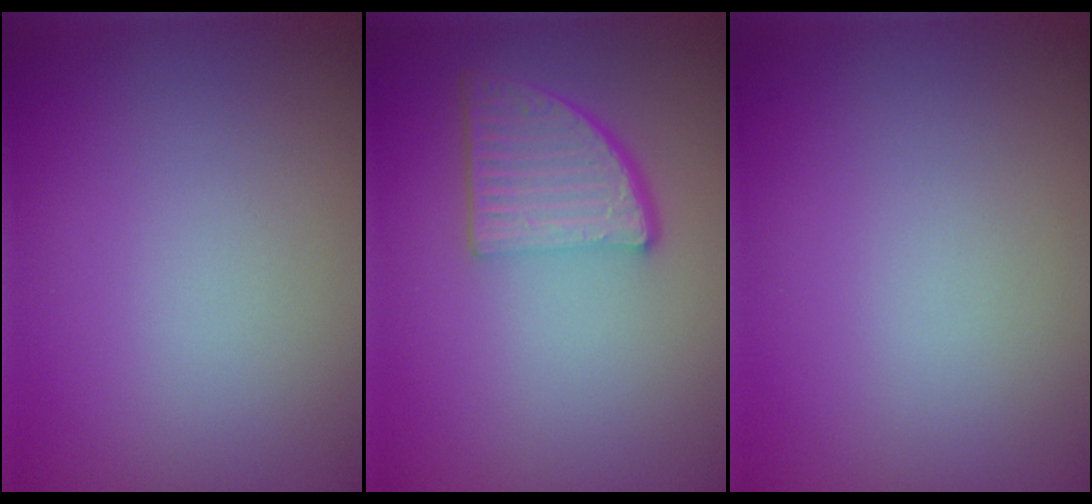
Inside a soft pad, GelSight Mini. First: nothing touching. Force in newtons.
{"total": 4.5, "press": 3.3, "slide": 3.1}
{"total": 0.0}